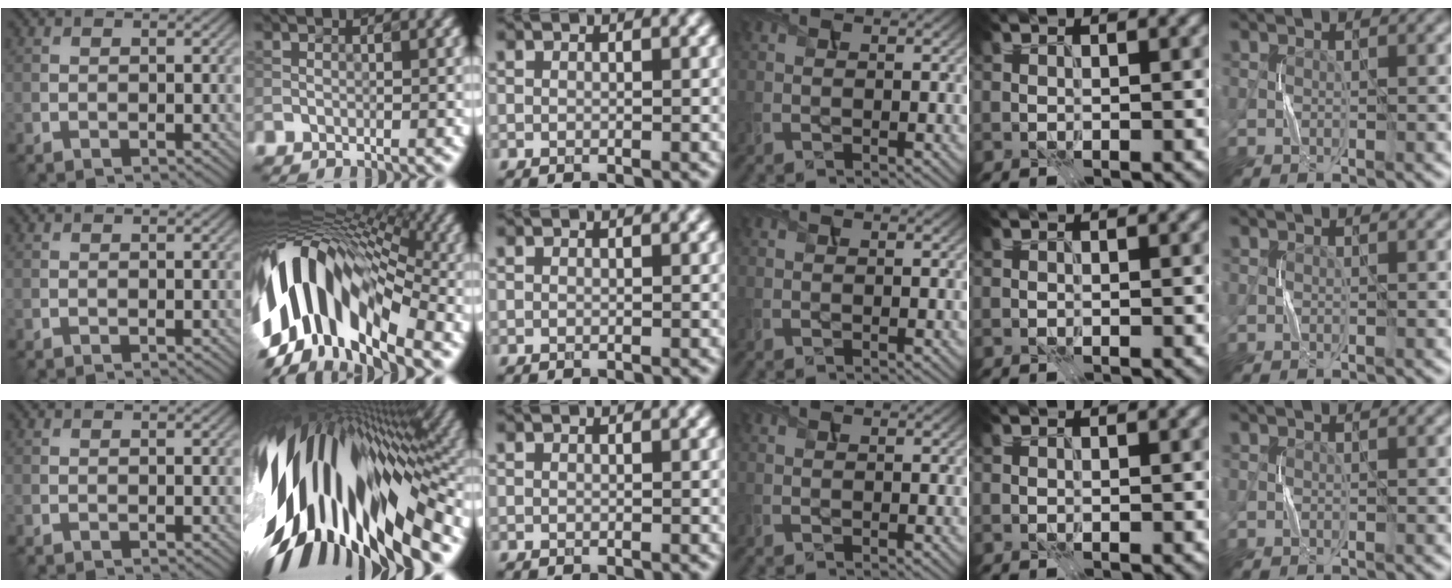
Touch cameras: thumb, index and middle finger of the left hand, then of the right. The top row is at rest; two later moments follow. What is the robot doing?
{"motion": "press", "object": "sticky note"}